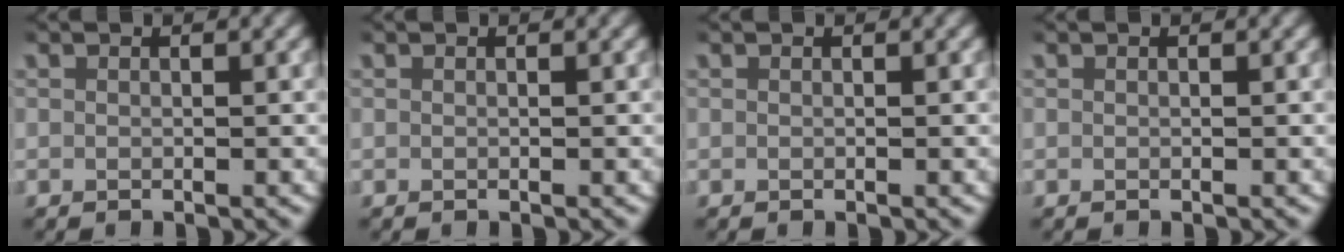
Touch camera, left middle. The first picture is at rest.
{"total": 0.0}
{"total": 0.0}
{"total": 0.0}